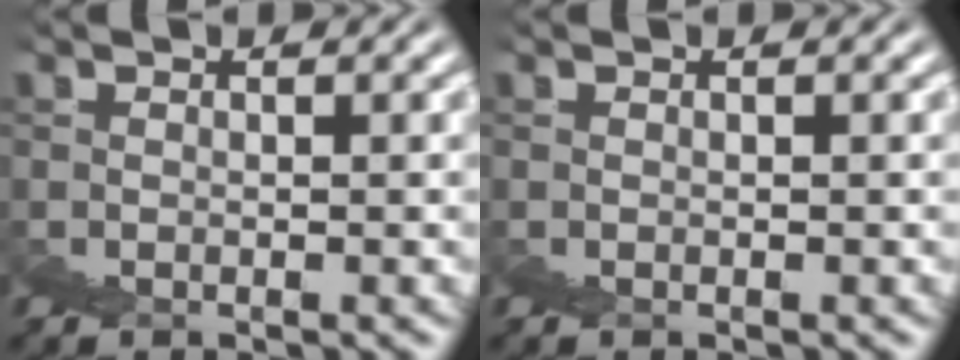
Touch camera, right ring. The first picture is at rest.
{"total": 0.0}